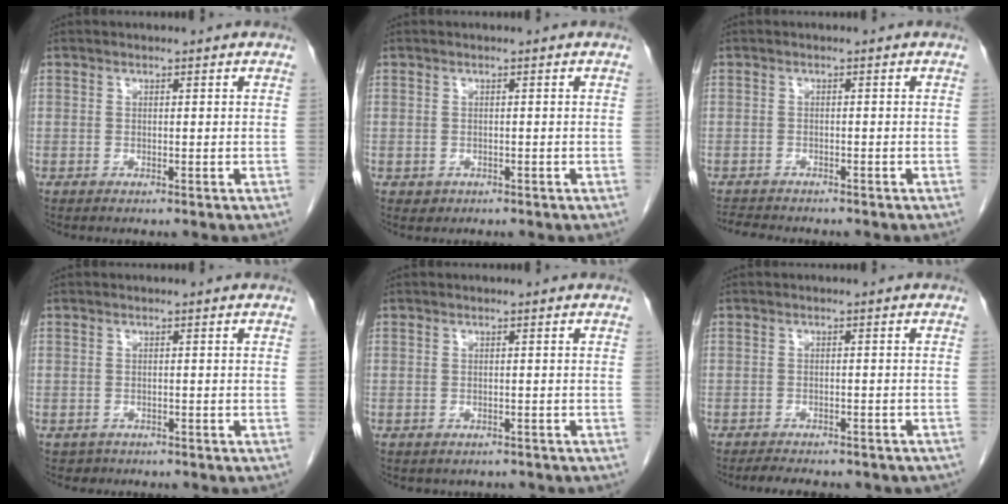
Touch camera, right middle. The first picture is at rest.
{"total": 0.8, "force": [-0.3, 0.7, 0.1], "torque": [-0.006, 0.001, 0.000]}
{"total": 3.9, "force": [-3.6, 0.9, 1.0], "torque": [-0.018, -0.012, -0.057]}
{"total": 1.7, "force": [-1.3, 1.1, -0.2], "torque": [-0.010, 0.002, -0.019]}
{"total": 2.3, "force": [-2.0, 1.2, 0.2], "torque": [-0.007, 0.000, -0.024]}
{"total": 10.0, "force": [-8.6, 3.1, 4.1], "torque": [-0.062, 0.000, -0.094]}